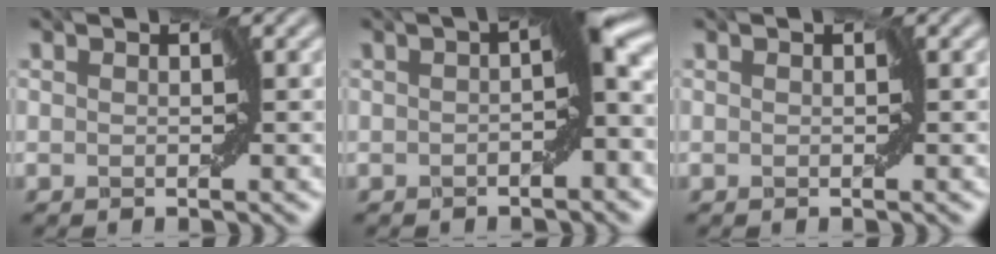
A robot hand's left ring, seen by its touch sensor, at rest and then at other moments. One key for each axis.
{"total": 5.3, "fx": -0.5, "fy": 1.7, "fz": 5.0, "tx": -0.067, "ty": 0.012, "tz": -0.023}
{"total": 0.0}